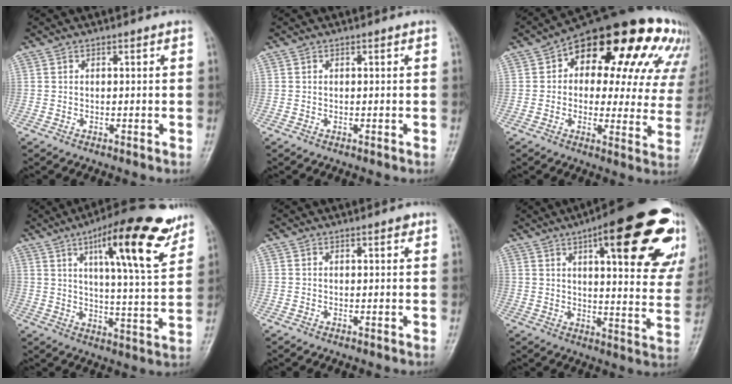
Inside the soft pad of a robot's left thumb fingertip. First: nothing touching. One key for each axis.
{"total": 0.0}
{"total": 26.0, "fx": 11.3, "fy": 13.6, "fz": 19.0, "tx": -0.204, "ty": 0.030, "tz": 0.149}
{"total": 18.8, "fx": 10.5, "fy": 4.4, "fz": 15.0, "tx": -0.195, "ty": -0.043, "tz": 0.156}
{"total": 0.9, "fx": 0.5, "fy": 0.5, "fz": 0.6, "tx": -0.002, "ty": 0.000, "tz": 0.003}
{"total": 26.6, "fx": 12.9, "fy": 7.7, "fz": 21.9, "tx": -0.248, "ty": -0.022, "tz": 0.168}